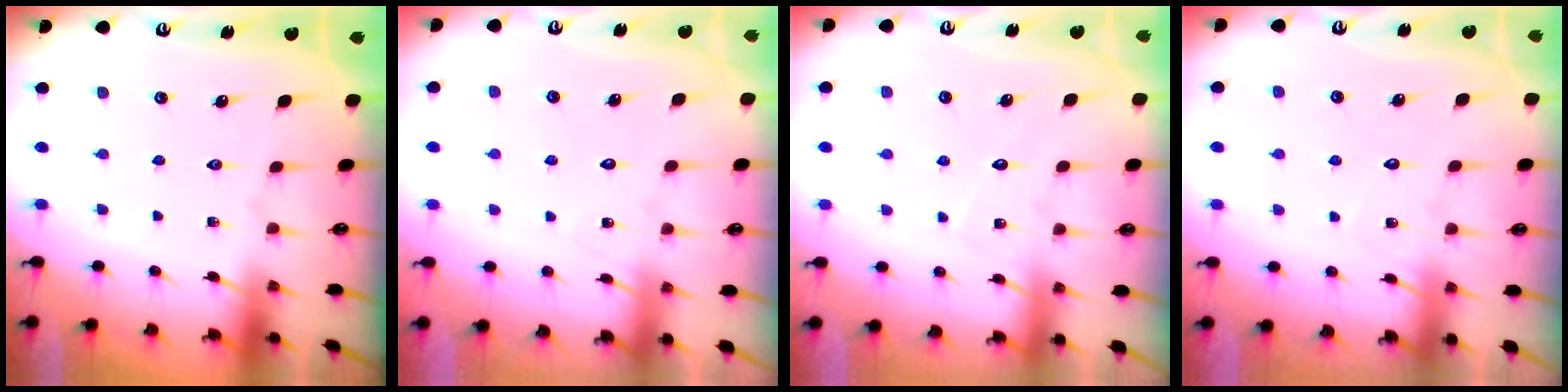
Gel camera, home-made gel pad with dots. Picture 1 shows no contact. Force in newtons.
{"total": 5.8, "press": 5.8, "slide": 0.5}
{"total": 3.8, "press": 3.7, "slide": 0.3}
{"total": 5.4, "press": 5.4, "slide": 0.4}